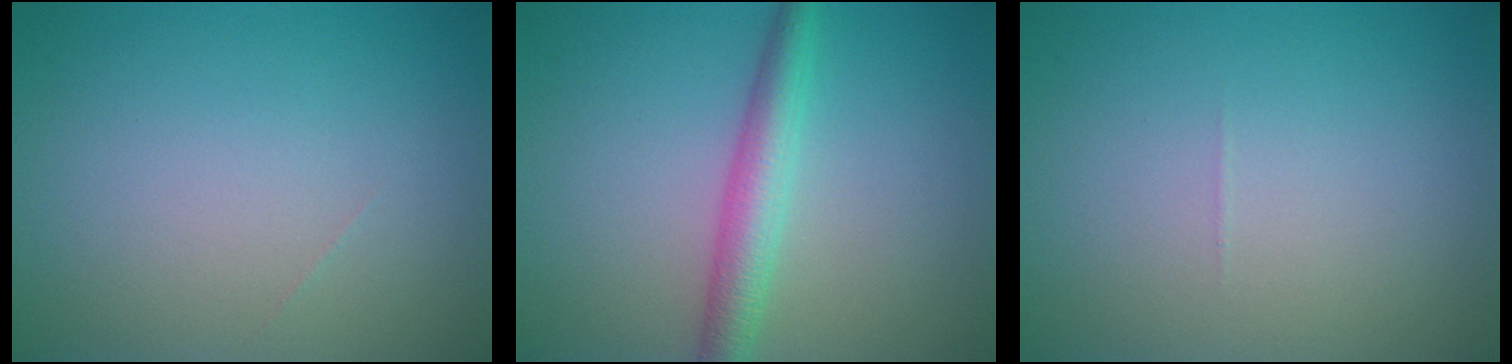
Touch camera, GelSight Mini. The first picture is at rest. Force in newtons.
{"total": 3.5, "press": 3.5, "slide": 0.0}
{"total": 0.0}